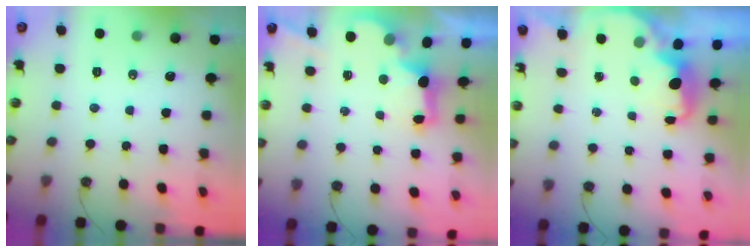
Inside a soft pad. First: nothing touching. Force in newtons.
{"total": 2.7, "press": 2.6, "slide": 0.9}
{"total": 2.7, "press": 2.6, "slide": 0.6}